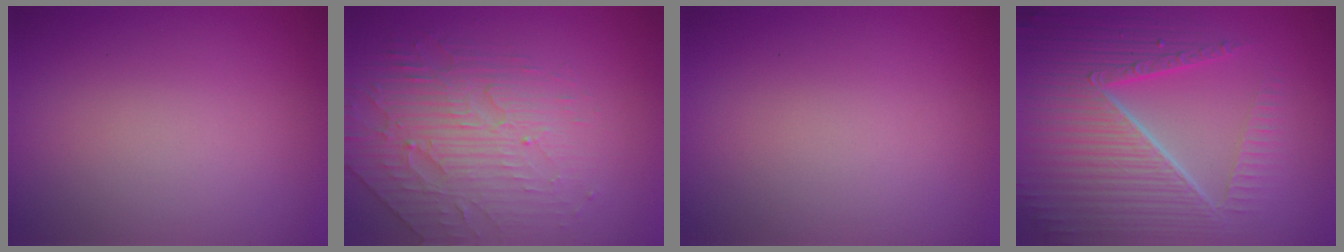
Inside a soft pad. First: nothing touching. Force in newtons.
{"total": 4.1, "press": 3.7, "slide": 1.8}
{"total": 0.0}
{"total": 9.6, "press": 6.2, "slide": 7.3}